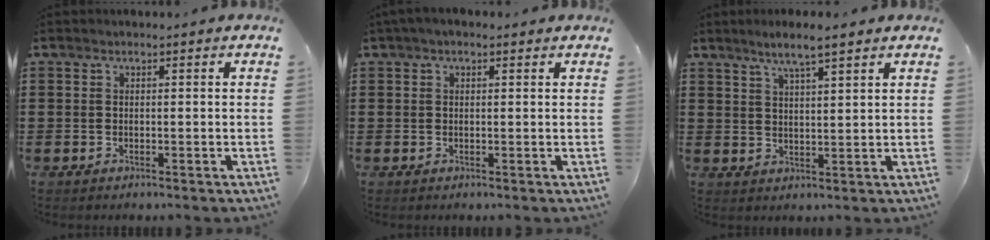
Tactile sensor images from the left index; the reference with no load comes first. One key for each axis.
{"total": 1.1, "fx": 0.2, "fy": 0.8, "fz": 0.8, "tx": -0.017, "ty": 0.007, "tz": 0.003}
{"total": 4.3, "fx": 3.3, "fy": 0.2, "fz": 2.8, "tx": -0.062, "ty": -0.001, "tz": 0.058}